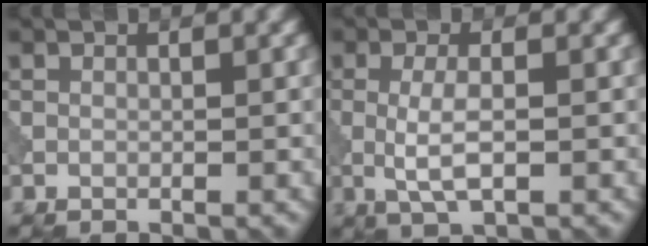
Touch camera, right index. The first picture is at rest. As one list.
[{"total": 3.0, "force": [-0.3, 0.8, 2.9], "torque": [-0.065, -0.004, -0.007]}]